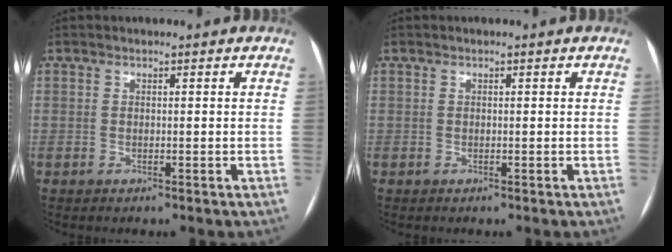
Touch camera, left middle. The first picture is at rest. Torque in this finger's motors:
{"motor_torque": [0.01, 0.01, -0.01, -0.01]}